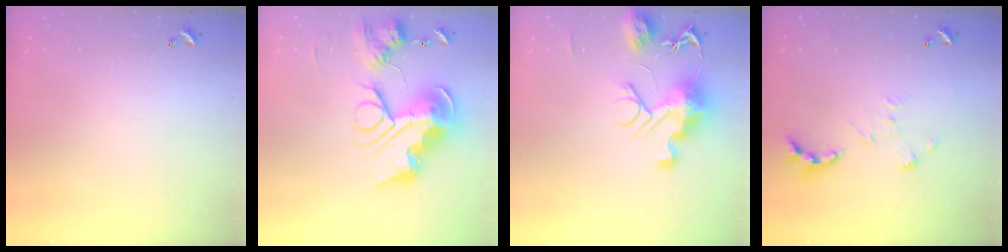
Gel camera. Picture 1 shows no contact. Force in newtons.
{"total": 0.9, "press": 0.9, "slide": 0.0}
{"total": 11.5, "press": 11.5, "slide": 1.2}
{"total": 0.0}